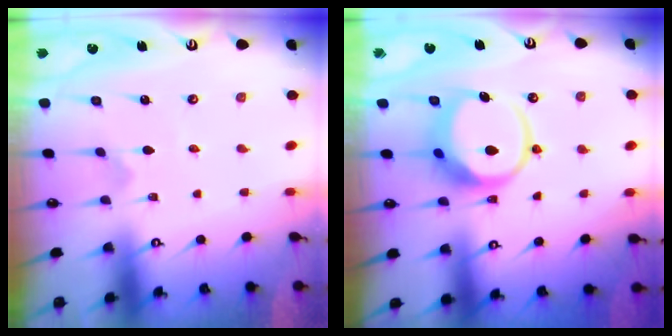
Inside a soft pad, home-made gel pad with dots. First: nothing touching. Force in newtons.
{"total": 10.6, "press": 10.4, "slide": 1.5}